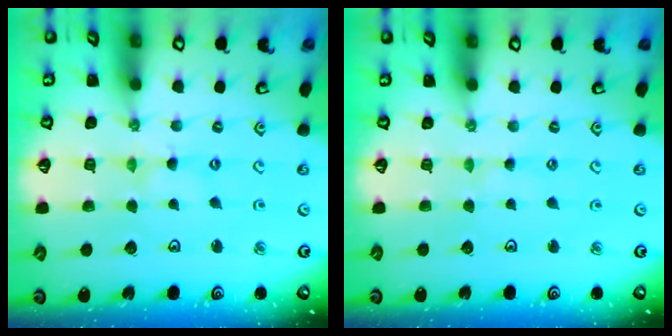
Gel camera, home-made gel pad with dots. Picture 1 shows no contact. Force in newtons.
{"total": 1.0, "press": 1.0, "slide": 0.2}